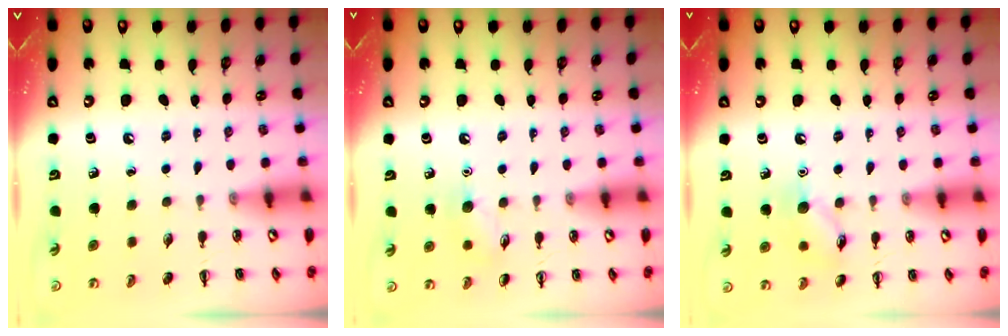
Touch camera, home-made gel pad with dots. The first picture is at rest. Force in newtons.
{"total": 6.5, "press": 6.3, "slide": 1.6}
{"total": 8.8, "press": 8.8, "slide": 1.1}